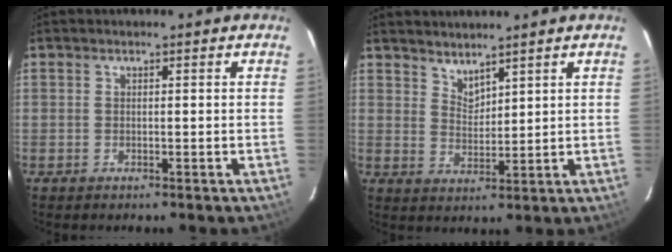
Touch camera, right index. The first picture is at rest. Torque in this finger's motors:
{"motor_torque": [-0.01, 0.19, 0.01, 0.00]}